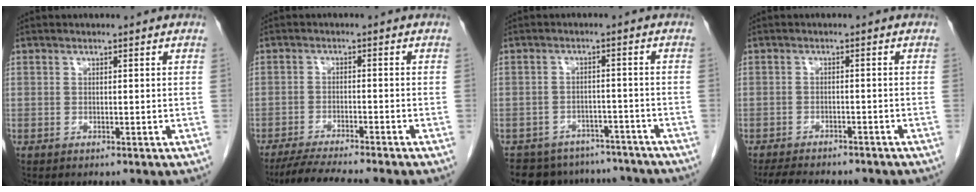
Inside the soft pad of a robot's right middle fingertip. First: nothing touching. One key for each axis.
{"total": 7.6, "fx": -6.6, "fy": -0.9, "fz": 3.6, "tx": -0.051, "ty": -0.023, "tz": -0.109}
{"total": 12.5, "fx": -11.2, "fy": 5.1, "fz": 2.0, "tx": -0.030, "ty": 0.014, "tz": -0.137}
{"total": 10.0, "fx": -8.7, "fy": 2.7, "fz": 4.3, "tx": -0.067, "ty": -0.005, "tz": -0.114}